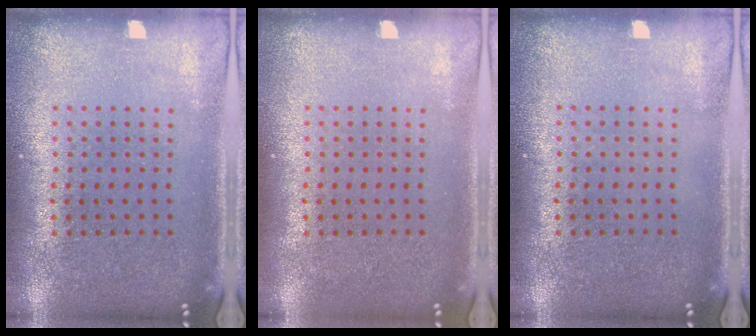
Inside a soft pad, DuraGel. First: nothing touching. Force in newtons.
{"total": 0.0}
{"total": 0.0}